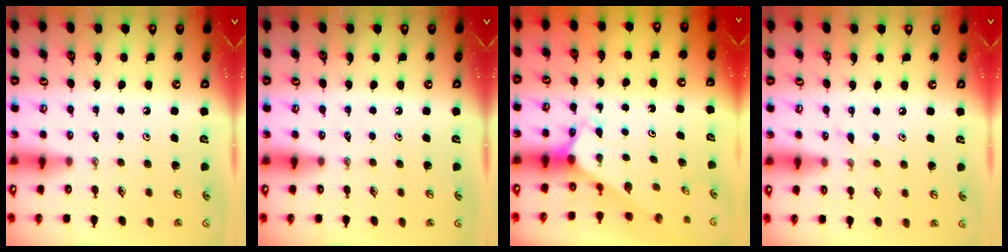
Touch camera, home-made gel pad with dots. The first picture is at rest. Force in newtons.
{"total": 0.0}
{"total": 2.3, "press": 2.3, "slide": 0.2}
{"total": 4.2, "press": 4.2, "slide": 0.5}